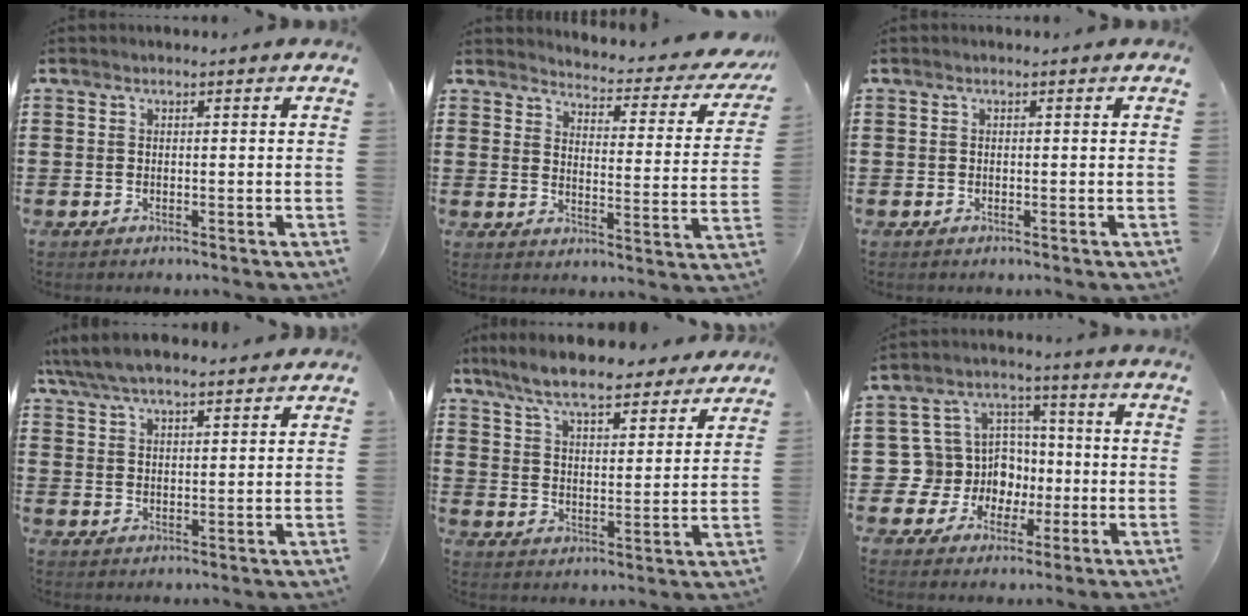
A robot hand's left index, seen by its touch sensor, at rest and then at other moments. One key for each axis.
{"total": 3.3, "fx": 3.1, "fy": 0.1, "fz": 1.1, "tx": -0.035, "ty": -0.034, "tz": 0.045}
{"total": 0.0}
{"total": 5.6, "fx": 5.0, "fy": 1.2, "fz": 2.2, "tx": -0.058, "ty": -0.009, "tz": 0.091}
{"total": 8.1, "fx": 7.3, "fy": 0.9, "fz": 3.3, "tx": -0.092, "ty": -0.030, "tz": 0.131}
{"total": 9.8, "fx": -0.6, "fy": 9.5, "fz": 2.6, "tx": -0.106, "ty": -0.001, "tz": -0.001}